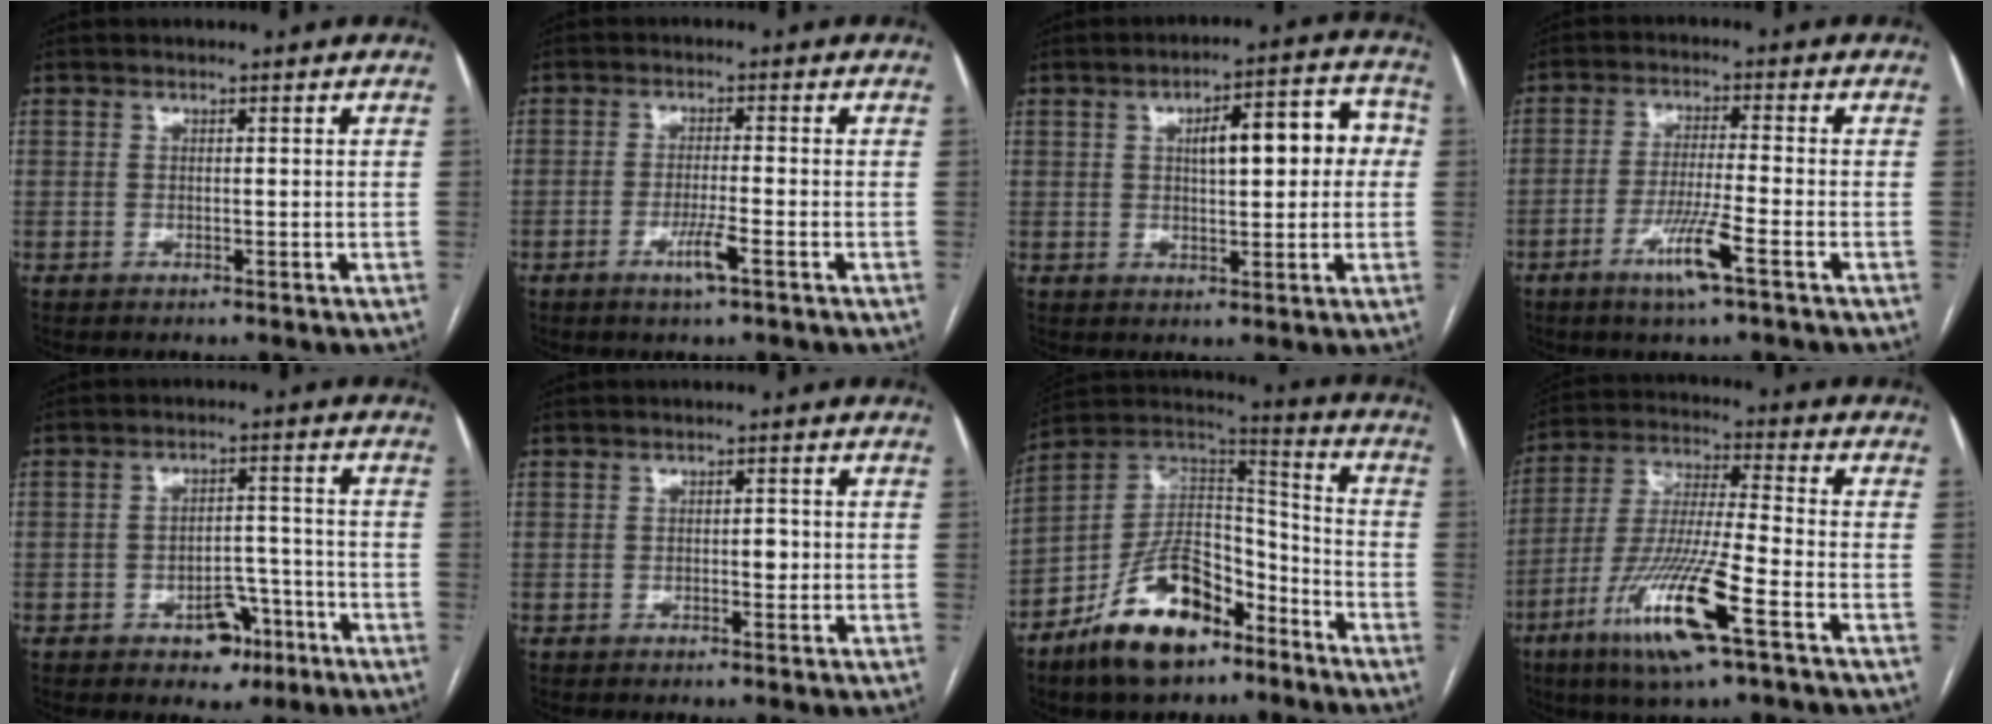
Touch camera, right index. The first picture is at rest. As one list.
[{"total": 3.9, "force": [-1.9, -0.1, 3.4], "torque": [-0.066, -0.007, -0.036]}, {"total": 10.1, "force": [1.6, 3.3, 9.4], "torque": [-0.122, 0.036, 0.023]}, {"total": 7.1, "force": [-3.6, -0.3, 6.1], "torque": [-0.117, -0.013, -0.068]}, {"total": 6.5, "force": [-3.6, 3.9, 3.8], "torque": [-0.045, 0.017, -0.048]}, {"total": 1.6, "force": [-0.2, 0.8, 1.4], "torque": [-0.017, 0.002, -0.001]}, {"total": 18.8, "force": [-11.3, 8.0, 12.8], "torque": [-0.244, 0.014, -0.199]}, {"total": 15.6, "force": [-7.5, 0.8, 13.6], "torque": [-0.279, -0.024, -0.137]}]